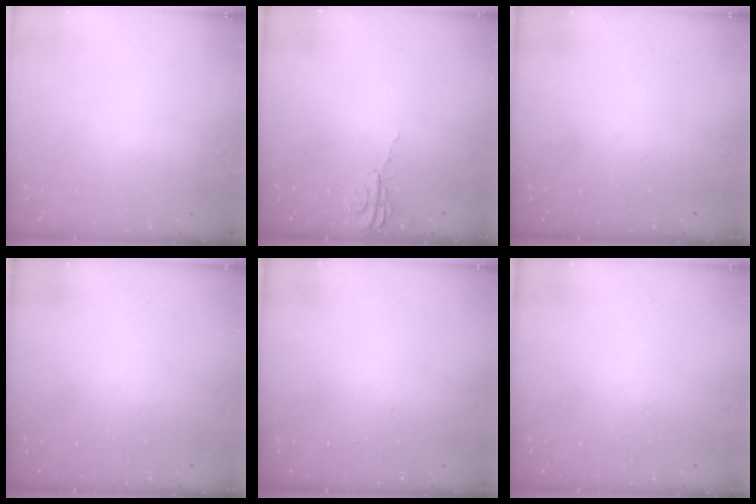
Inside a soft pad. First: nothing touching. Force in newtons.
{"total": 3.7, "press": 3.7, "slide": 0.3}
{"total": 0.0}
{"total": 0.0}
{"total": 1.7, "press": 1.7, "slide": 0.1}
{"total": 0.0}